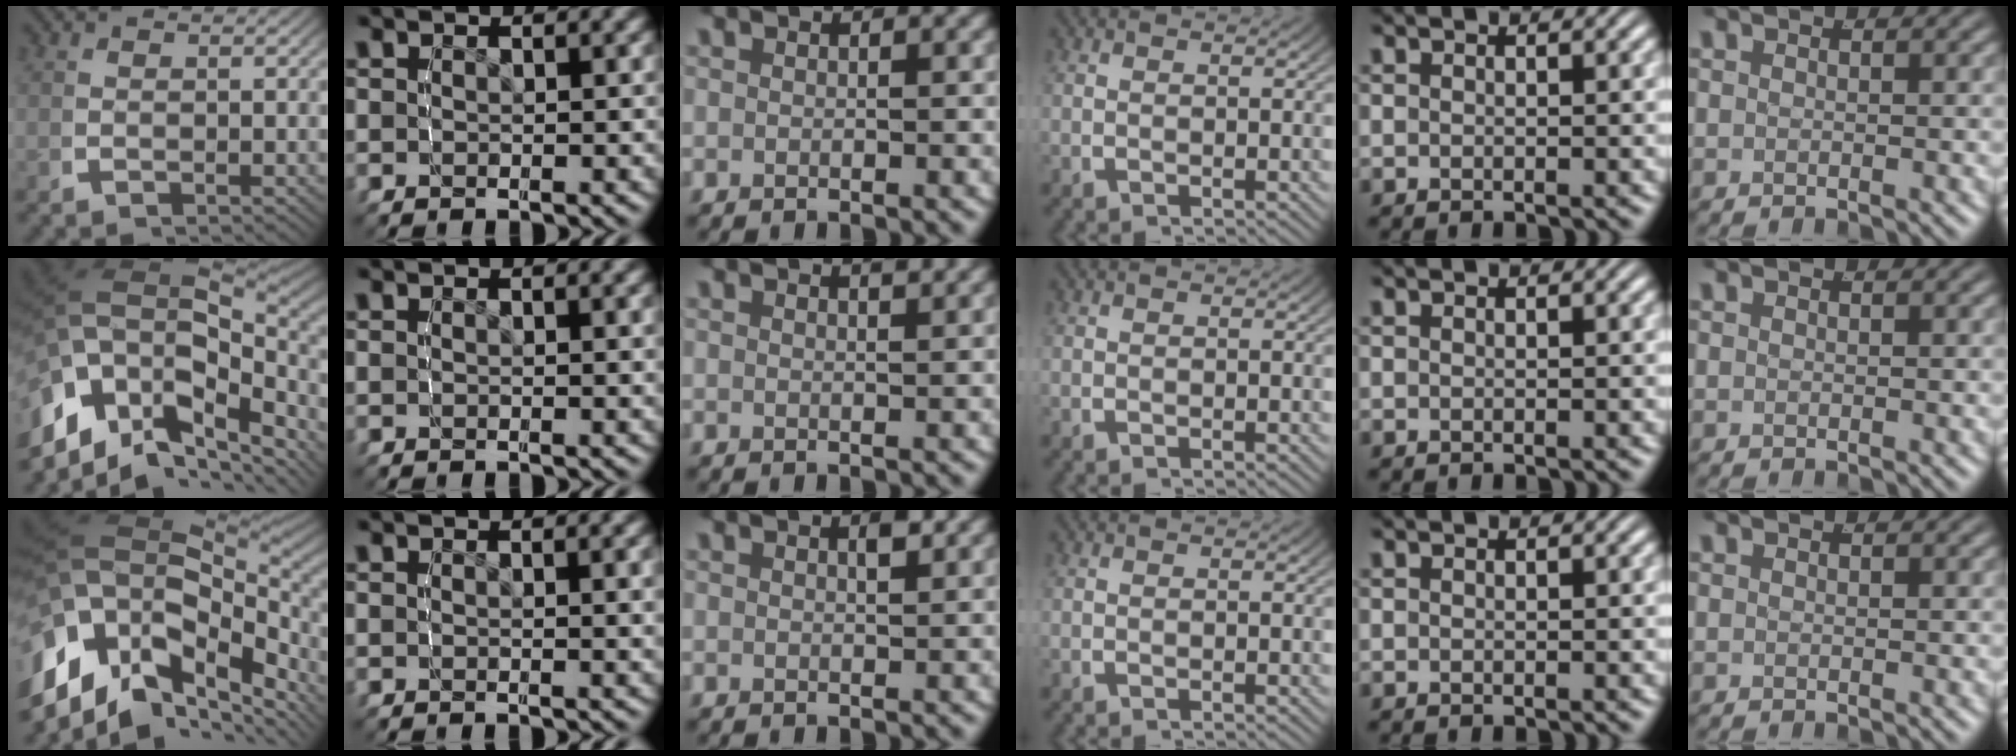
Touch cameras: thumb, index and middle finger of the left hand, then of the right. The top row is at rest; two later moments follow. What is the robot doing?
{"motion": "lift_and_place", "object": "air blower"}